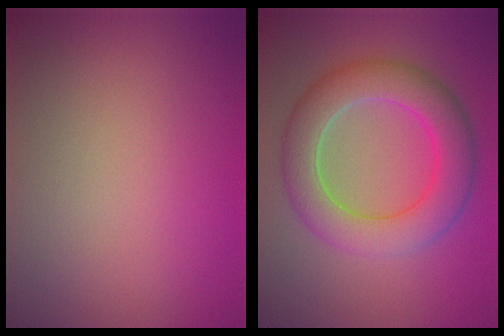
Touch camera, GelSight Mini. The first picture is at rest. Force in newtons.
{"total": 7.0, "press": 7.0, "slide": 0.4}